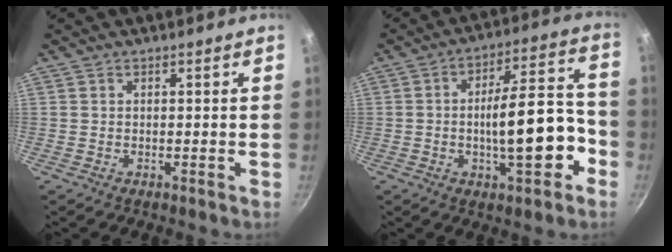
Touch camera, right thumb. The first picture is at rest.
{"total": 15.2, "force": [-4.3, 5.5, 13.5], "torque": [-0.176, 0.051, -0.063]}